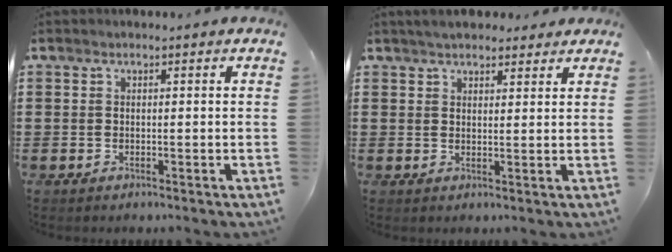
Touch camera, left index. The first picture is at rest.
{"total": 3.4, "force": [3.1, 1.3, 0.7], "torque": [-0.022, 0.002, 0.058]}